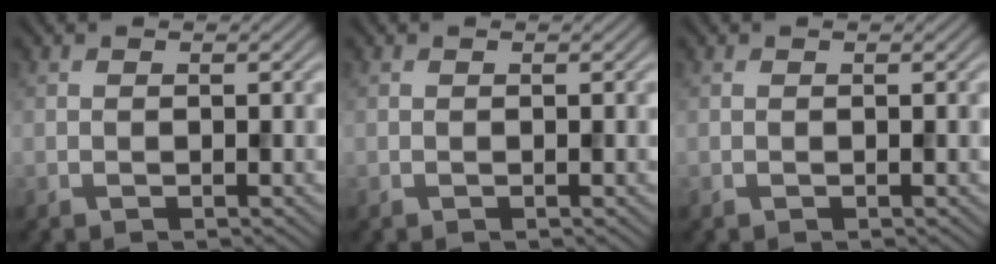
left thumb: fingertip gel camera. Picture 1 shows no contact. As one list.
[{"total": 0.0}, {"total": 0.0}]